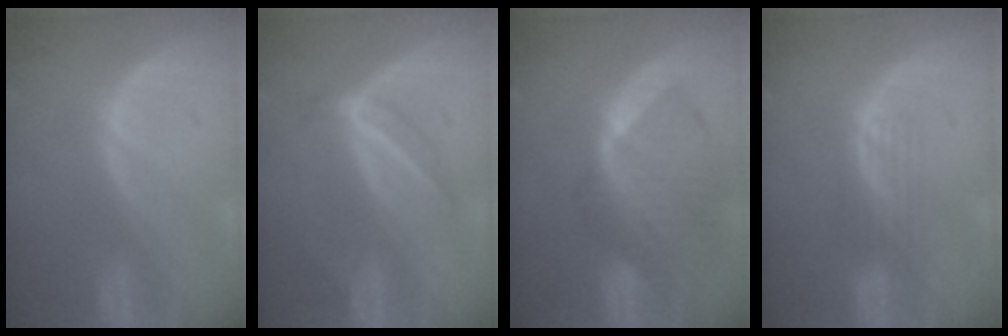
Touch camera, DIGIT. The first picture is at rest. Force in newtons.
{"total": 4.7, "press": 4.2, "slide": 2.2}
{"total": 10.2, "press": 8.8, "slide": 5.1}
{"total": 2.6, "press": 2.6, "slide": 0.4}